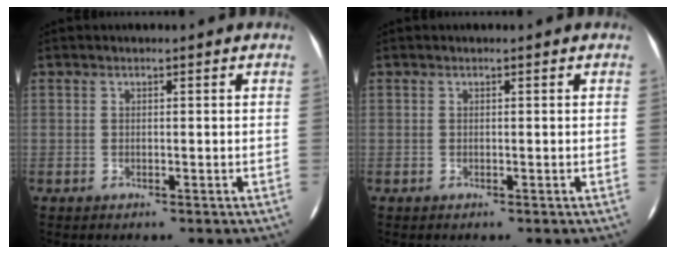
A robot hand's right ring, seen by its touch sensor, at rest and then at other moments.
{"total": 0.0}